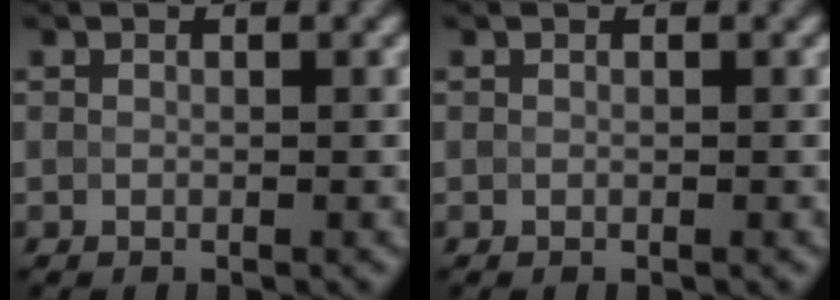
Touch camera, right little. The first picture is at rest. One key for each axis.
{"total": 0.0}